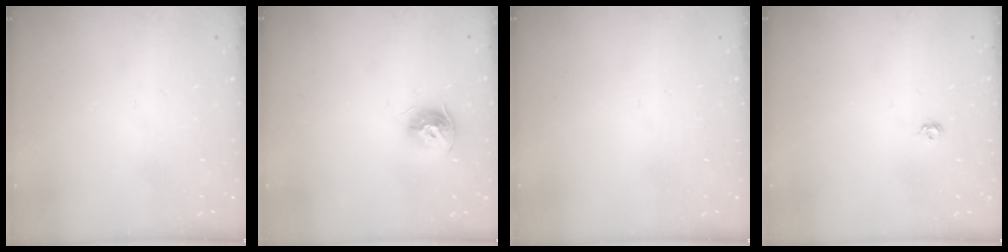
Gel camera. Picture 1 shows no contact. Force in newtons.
{"total": 8.9, "press": 8.8, "slide": 1.2}
{"total": 0.0}
{"total": 4.7, "press": 4.7, "slide": 0.8}